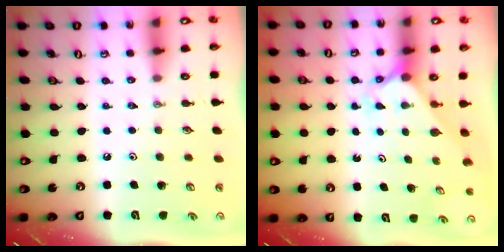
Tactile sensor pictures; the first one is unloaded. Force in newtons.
{"total": 1.8, "press": 1.8, "slide": 0.1}